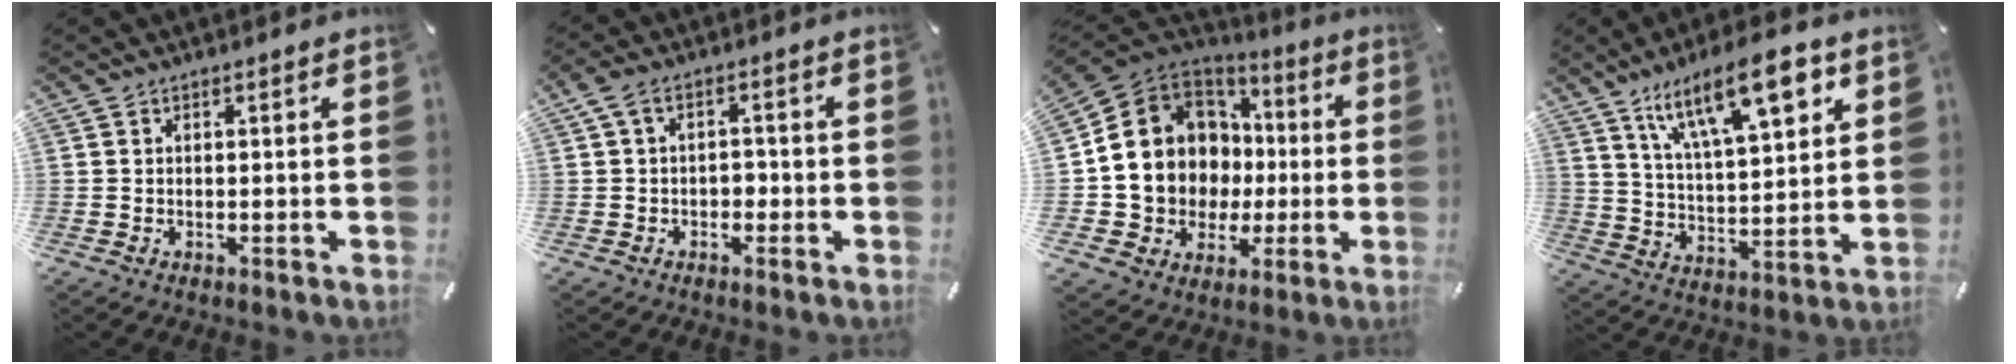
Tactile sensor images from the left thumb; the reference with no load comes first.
{"total": 4.1, "force": [-0.6, 3.1, 2.7], "torque": [-0.051, 0.016, -0.014]}
{"total": 14.3, "force": [0.9, 13.4, 4.8], "torque": [-0.111, -0.022, 0.041]}
{"total": 17.5, "force": [10.4, 6.8, 12.4], "torque": [-0.193, -0.040, 0.169]}